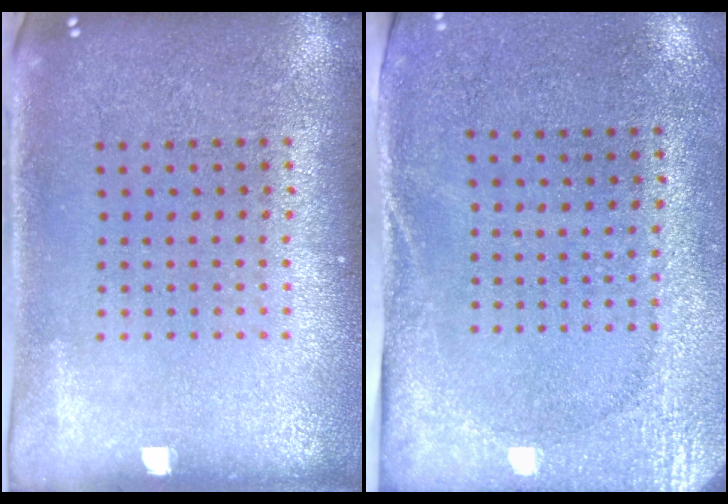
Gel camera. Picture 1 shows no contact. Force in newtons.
{"total": 2.7, "press": 2.2, "slide": 1.6}